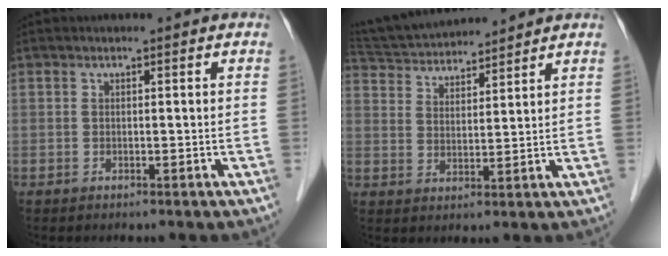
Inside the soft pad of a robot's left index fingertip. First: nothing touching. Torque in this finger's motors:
{"motor_torque": [-0.42, -0.65, 0.12, 0.02]}